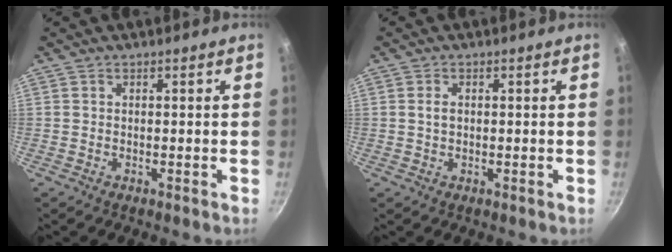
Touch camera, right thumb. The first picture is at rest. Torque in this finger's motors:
{"motor_torque": [-0.13, -0.07, 0.05, -0.16, 0.01]}